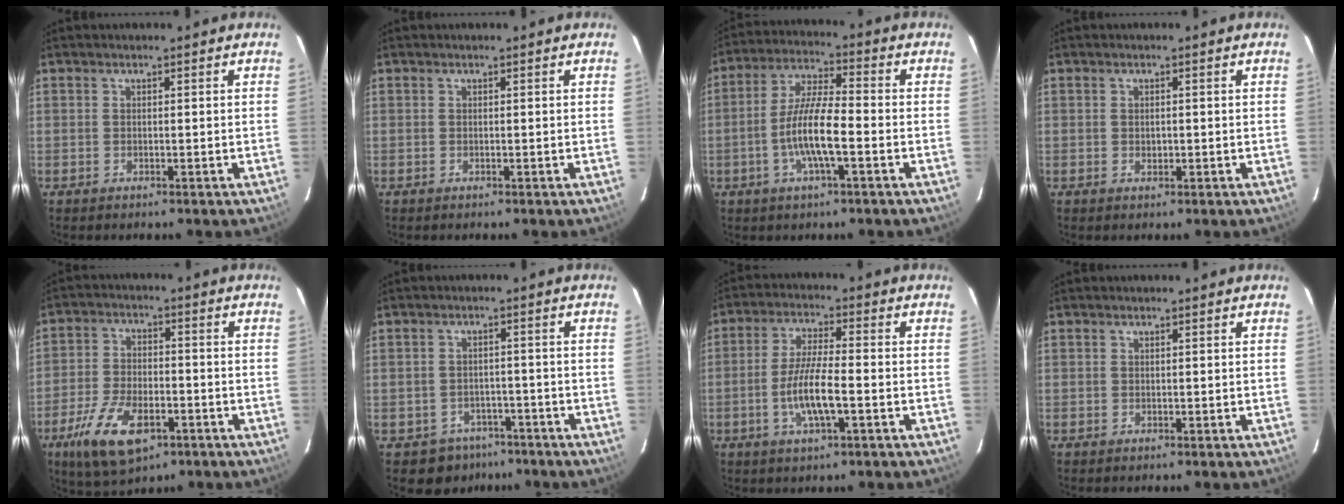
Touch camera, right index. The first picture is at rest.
{"total": 0.0}
{"total": 10.2, "force": [-3.1, 1.7, 9.6], "torque": [-0.193, 0.001, -0.061]}
{"total": 1.0, "force": [0.0, 0.8, 0.7], "torque": [-0.009, 0.002, 0.000]}
{"total": 13.1, "force": [-6.8, 6.2, 9.3], "torque": [-0.203, -0.018, -0.119]}
{"total": 5.8, "force": [-3.9, 4.3, 0.5], "torque": [-0.017, 0.028, -0.045]}
{"total": 8.5, "force": [-2.5, 1.5, 7.9], "torque": [-0.157, -0.003, -0.049]}
{"total": 0.6, "force": [0.2, 0.5, -0.1], "torque": [0.004, 0.003, 0.002]}